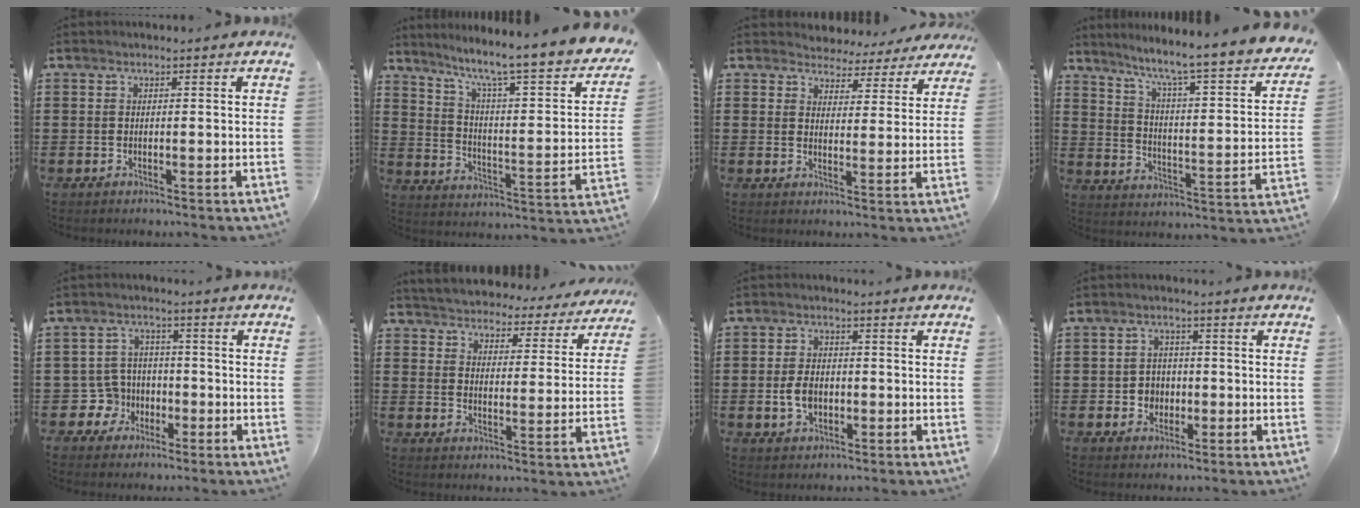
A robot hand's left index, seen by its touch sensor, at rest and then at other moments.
{"total": 7.1, "force": [5.3, -0.1, 4.7], "torque": [-0.107, -0.053, 0.074]}
{"total": 4.4, "force": [4.2, 1.2, -0.1], "torque": [-0.023, -0.021, 0.074]}
{"total": 5.4, "force": [4.3, -0.7, 3.3], "torque": [-0.087, -0.051, 0.056]}
{"total": 5.5, "force": [-1.6, 5.0, 1.5], "torque": [-0.057, 0.007, -0.030]}
{"total": 4.5, "force": [4.4, 0.0, -0.6], "torque": [-0.019, -0.040, 0.073]}
{"total": 4.3, "force": [-0.7, 2.8, 3.1], "torque": [-0.075, 0.000, -0.016]}
{"total": 3.1, "force": [-0.7, 2.8, 1.1], "torque": [-0.032, 0.003, -0.017]}